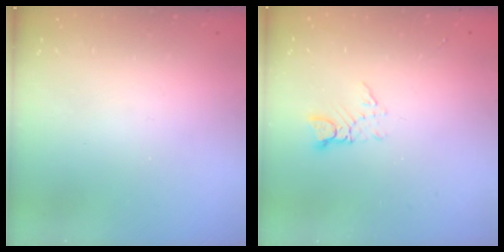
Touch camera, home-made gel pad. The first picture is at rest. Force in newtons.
{"total": 3.1, "press": 3.1, "slide": 0.2}